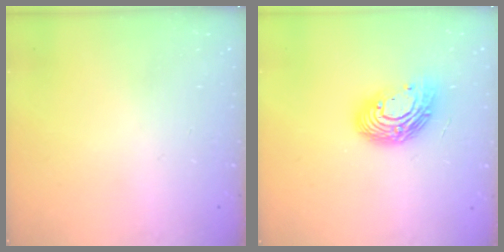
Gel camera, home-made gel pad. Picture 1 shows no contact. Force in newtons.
{"total": 12.9, "press": 12.9, "slide": 1.2}